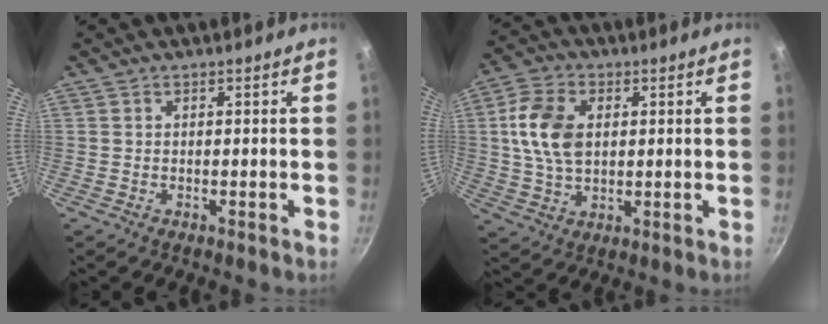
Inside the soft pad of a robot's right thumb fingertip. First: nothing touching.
{"total": 10.9, "force": [1.8, 7.2, 8.0], "torque": [-0.141, 0.006, 0.031]}